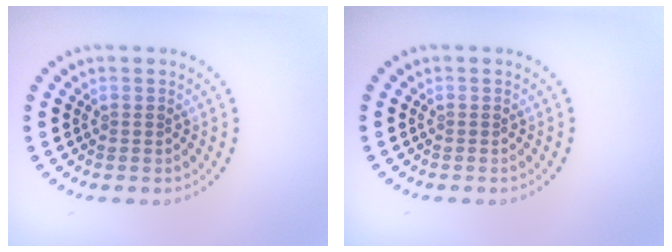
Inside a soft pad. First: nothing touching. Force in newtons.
{"total": 0.0}